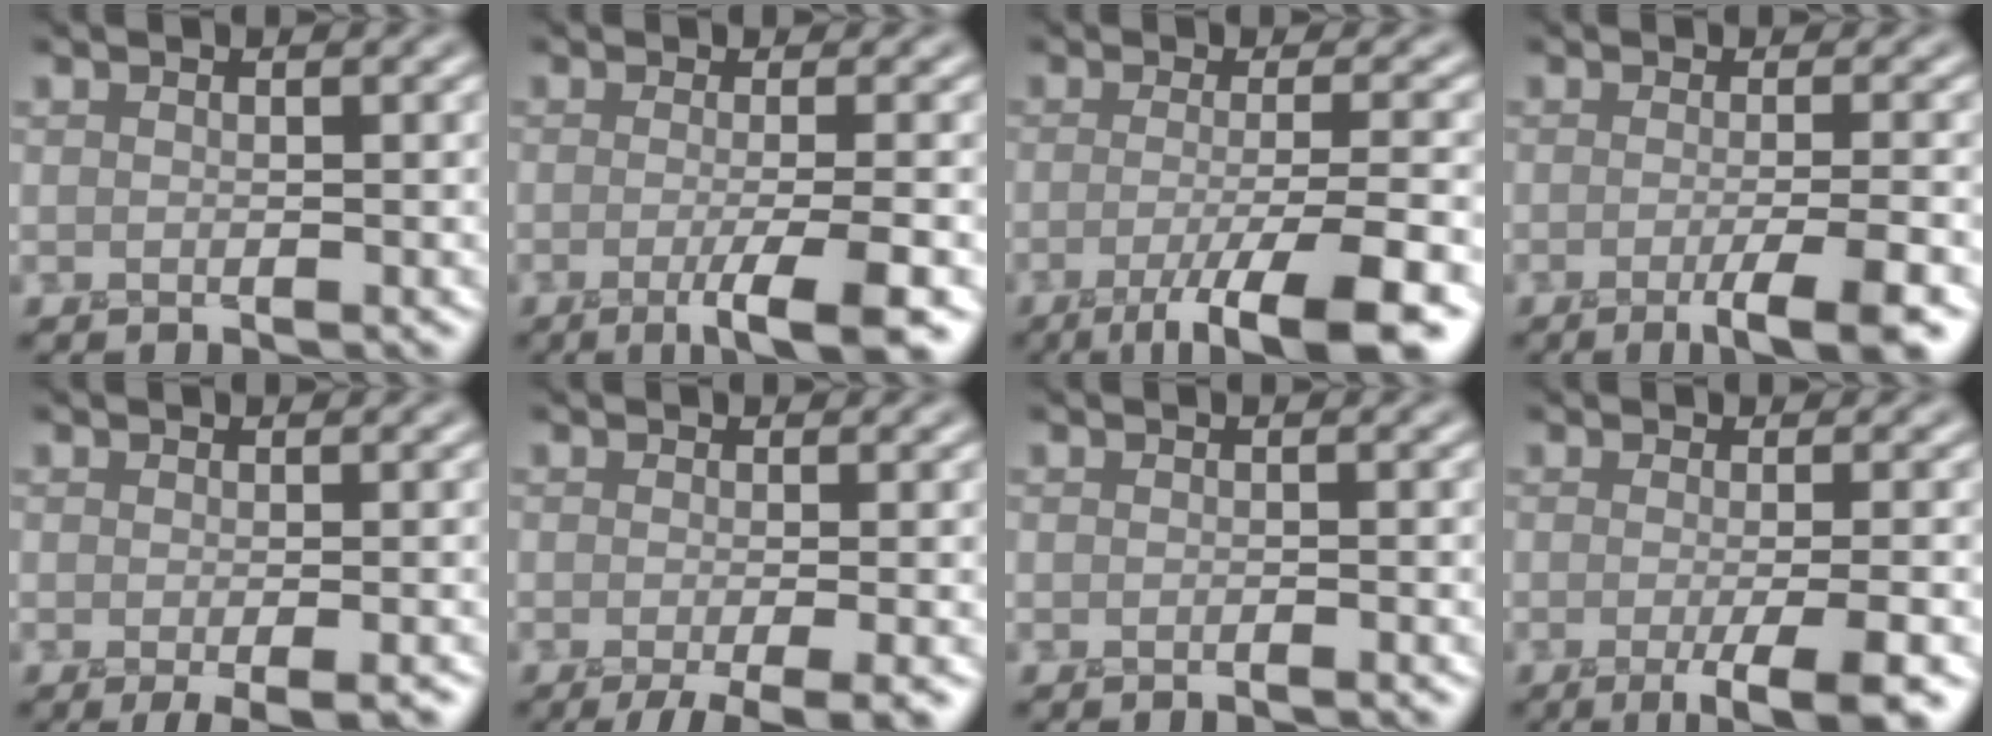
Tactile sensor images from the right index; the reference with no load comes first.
{"total": 5.9, "force": [-2.3, 1.4, 5.3], "torque": [-0.069, -0.011, -0.038]}
{"total": 7.2, "force": [-3.7, 1.5, 6.1], "torque": [-0.087, -0.009, -0.066]}
{"total": 5.1, "force": [-2.4, 1.0, 4.4], "torque": [-0.056, -0.007, -0.038]}
{"total": 2.4, "force": [-1.2, 0.4, 2.0], "torque": [-0.031, -0.009, -0.019]}
{"total": 4.6, "force": [-2.4, 1.0, 3.7], "torque": [-0.053, -0.009, -0.040]}
{"total": 0.9, "force": [-0.8, 0.0, 0.3], "torque": [-0.003, -0.002, -0.013]}
{"total": 6.5, "force": [-2.6, 1.7, 5.7], "torque": [-0.061, -0.014, -0.033]}